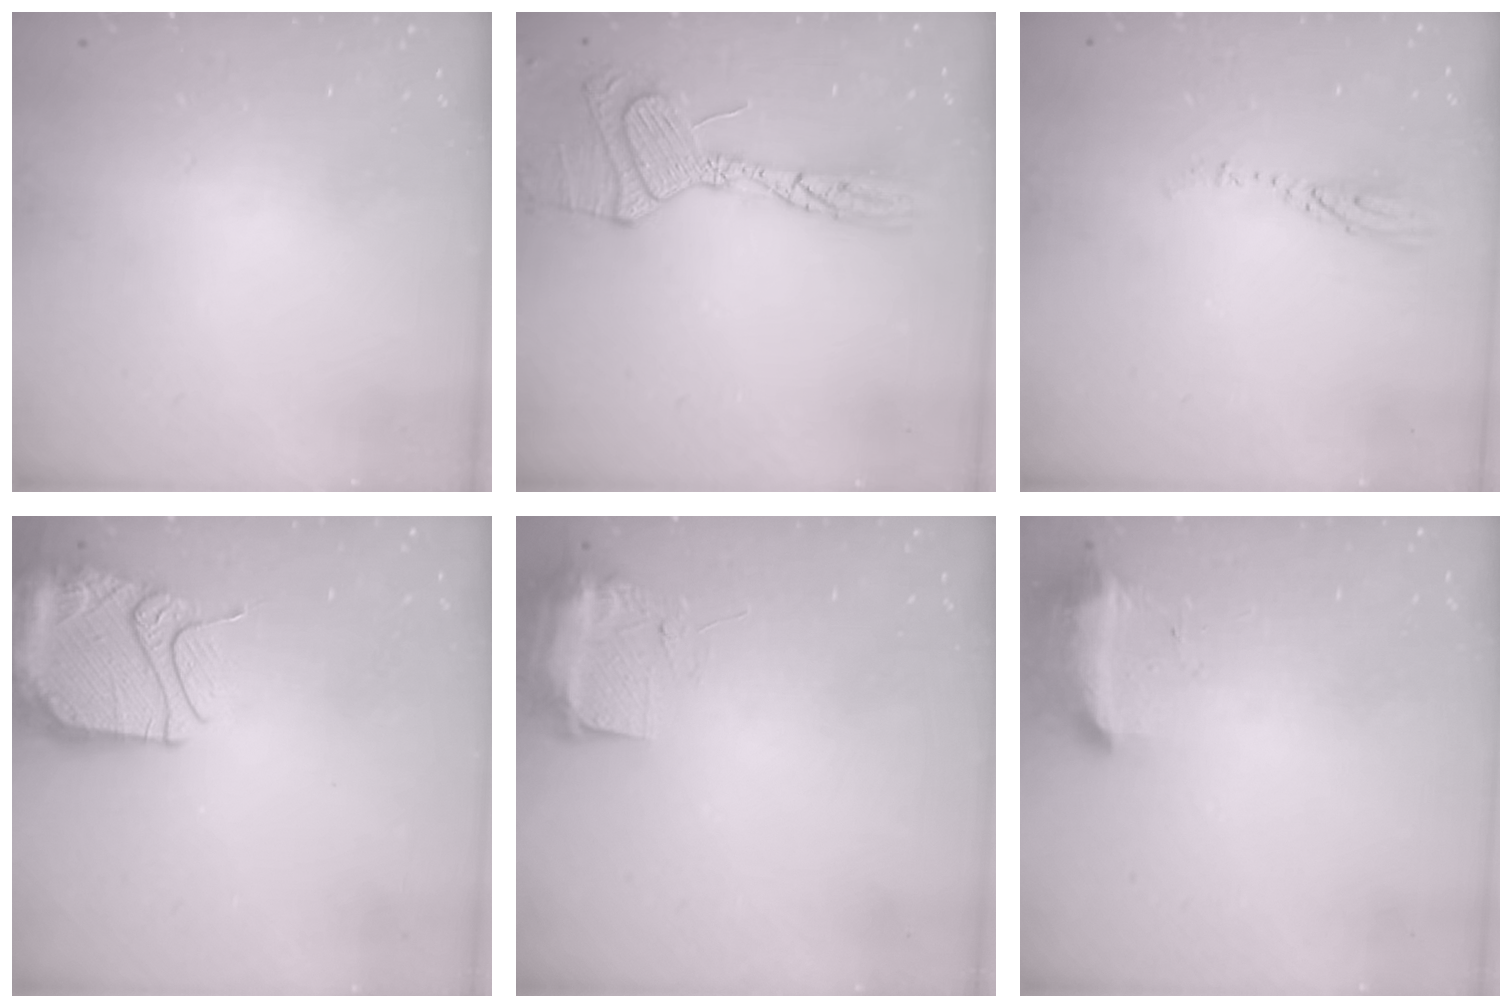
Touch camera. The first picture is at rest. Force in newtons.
{"total": 18.8, "press": 18.7, "slide": 1.5}
{"total": 3.6, "press": 3.6, "slide": 0.1}
{"total": 22.2, "press": 17.0, "slide": 14.3}
{"total": 9.6, "press": 9.6, "slide": 0.9}
{"total": 9.3, "press": 9.3, "slide": 0.8}